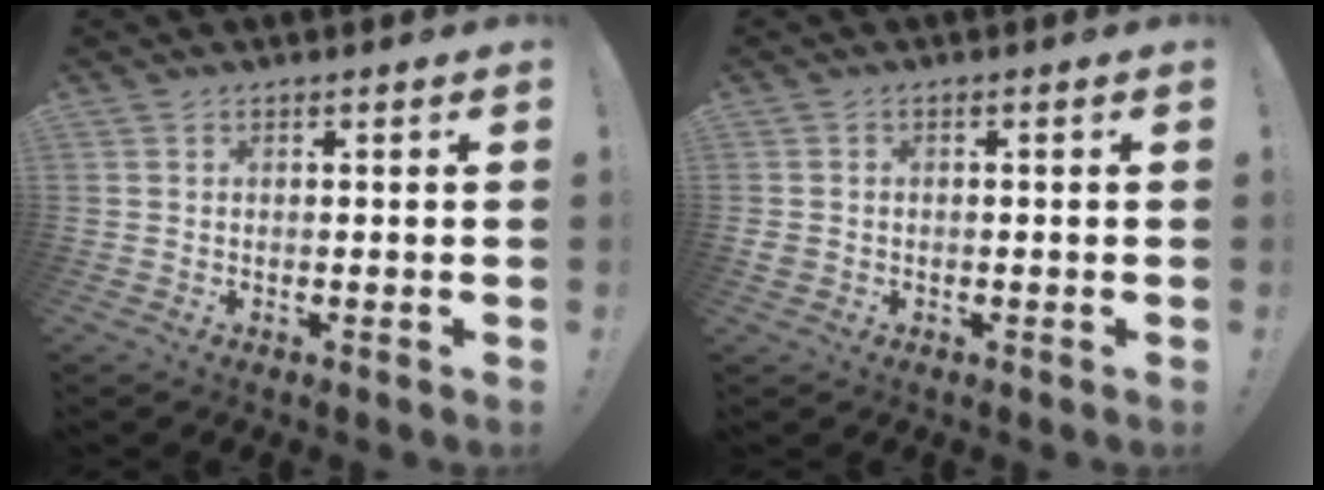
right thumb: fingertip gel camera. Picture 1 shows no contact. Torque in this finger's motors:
{"motor_torque": [0.46, 0.26, 0.05, -0.18, 0.00]}